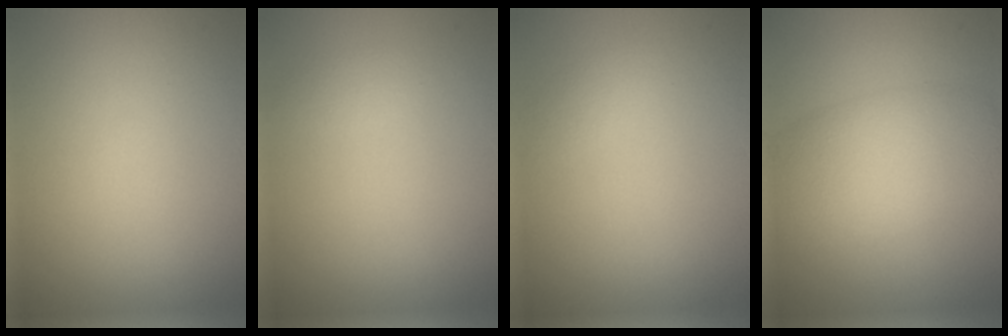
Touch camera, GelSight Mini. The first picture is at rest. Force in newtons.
{"total": 0.7, "press": 0.7, "slide": 0.1}
{"total": 0.8, "press": 0.8, "slide": 0.0}
{"total": 6.1, "press": 6.1, "slide": 0.3}